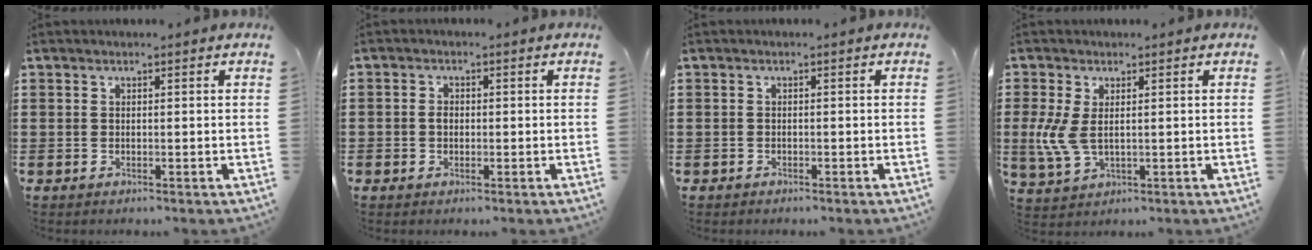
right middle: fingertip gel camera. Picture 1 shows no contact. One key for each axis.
{"total": 1.2, "fx": -0.3, "fy": 1.1, "fz": 0.2, "tx": -0.006, "ty": 0.003, "tz": -0.007}
{"total": 0.7, "fx": -0.6, "fy": 0.4, "fz": 0.1, "tx": -0.002, "ty": 0.001, "tz": -0.015}
{"total": 5.7, "fx": 0.4, "fy": 3.2, "fz": 4.6, "tx": -0.127, "ty": -0.005, "tz": 0.000}